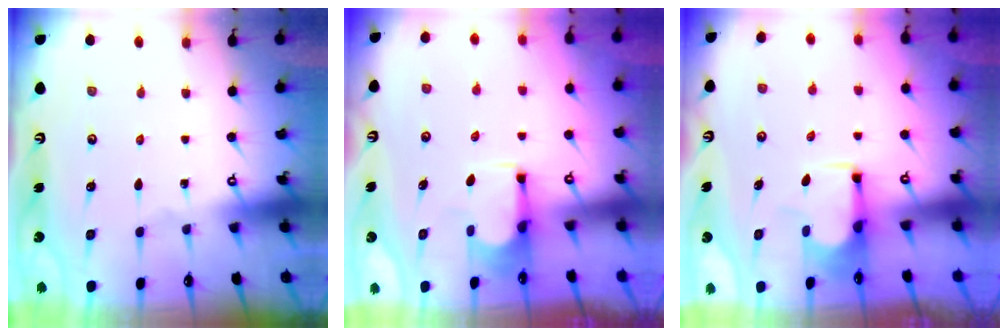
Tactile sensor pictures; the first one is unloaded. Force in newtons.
{"total": 1.8, "press": 1.6, "slide": 0.9}
{"total": 1.9, "press": 1.6, "slide": 1.0}